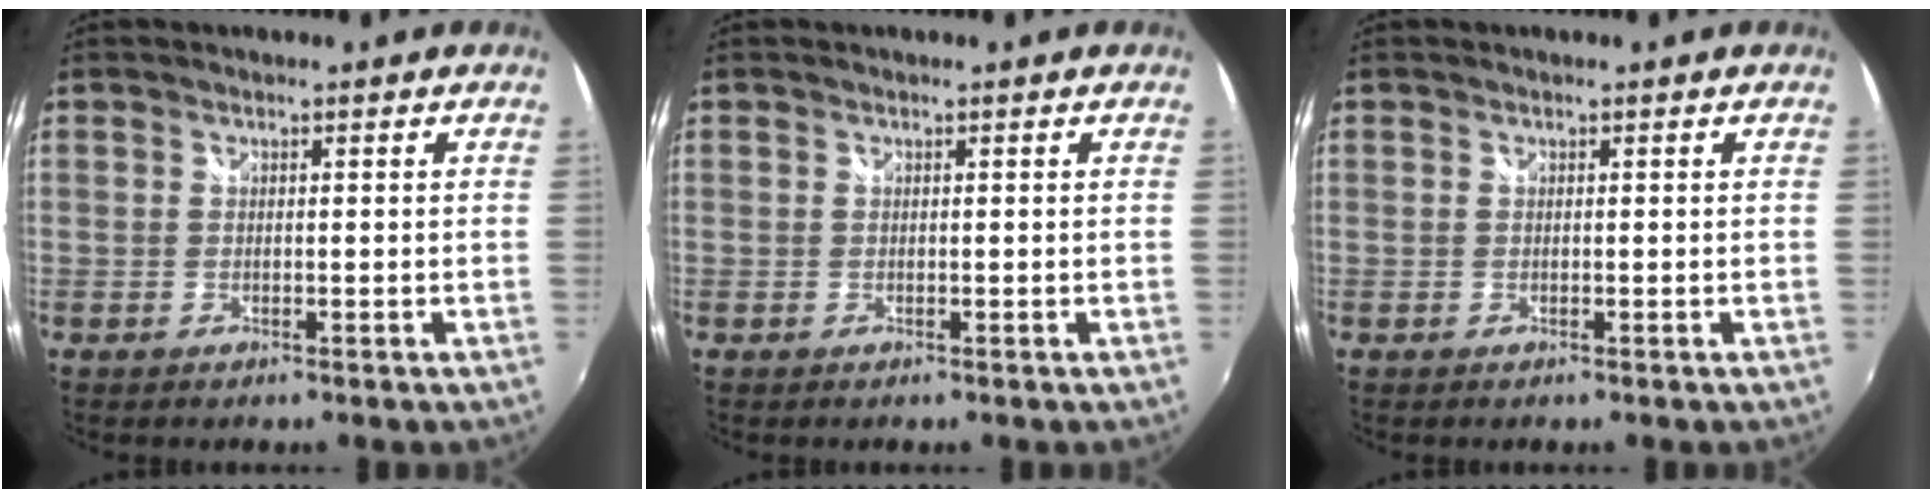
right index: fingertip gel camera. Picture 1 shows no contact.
{"total": 0.0}
{"total": 0.0}